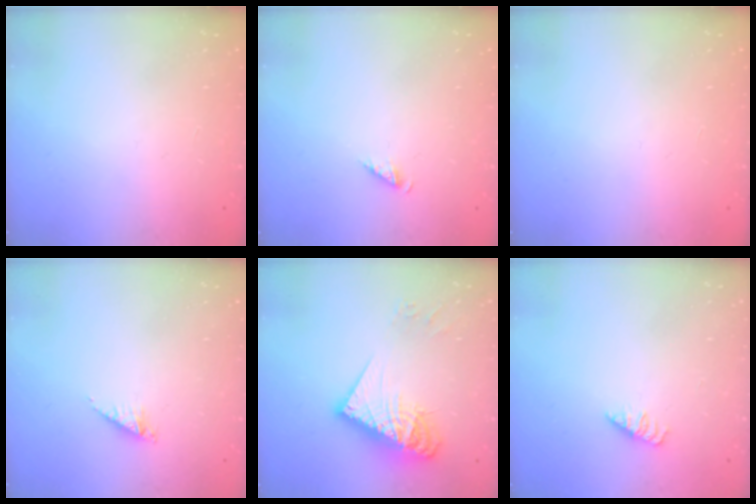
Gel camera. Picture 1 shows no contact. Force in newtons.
{"total": 2.1, "press": 2.1, "slide": 0.4}
{"total": 0.0}
{"total": 3.8, "press": 3.8, "slide": 0.5}
{"total": 16.1, "press": 16.1, "slide": 1.5}
{"total": 1.4, "press": 1.3, "slide": 0.3}